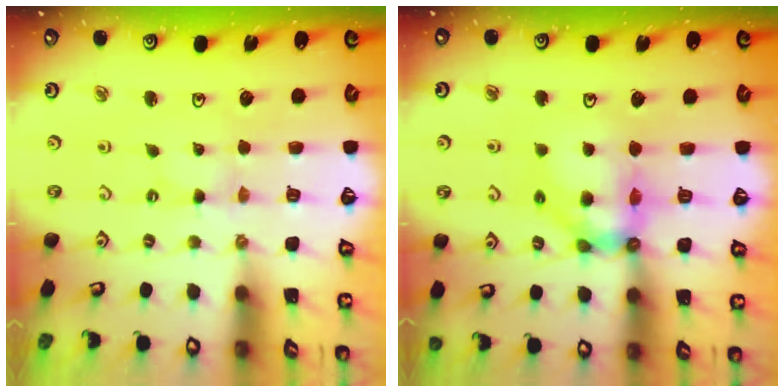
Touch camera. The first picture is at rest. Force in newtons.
{"total": 12.6, "press": 12.5, "slide": 1.4}